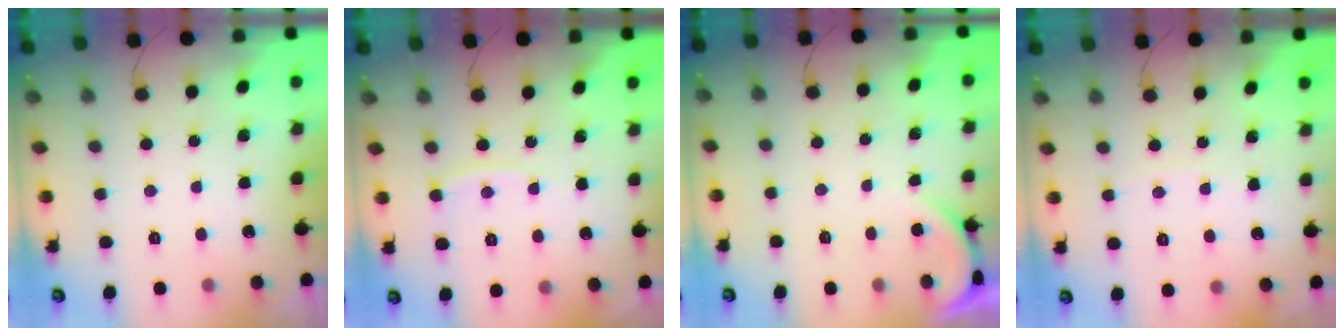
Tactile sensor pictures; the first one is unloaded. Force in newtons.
{"total": 4.5, "press": 4.4, "slide": 0.6}
{"total": 2.0, "press": 2.0, "slide": 0.2}
{"total": 1.6, "press": 1.6, "slide": 0.2}